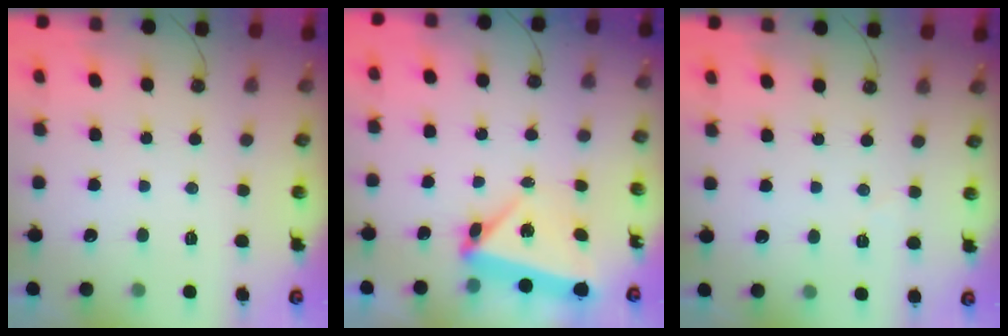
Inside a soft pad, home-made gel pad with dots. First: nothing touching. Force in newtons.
{"total": 5.3, "press": 5.3, "slide": 0.2}
{"total": 3.0, "press": 2.6, "slide": 1.4}